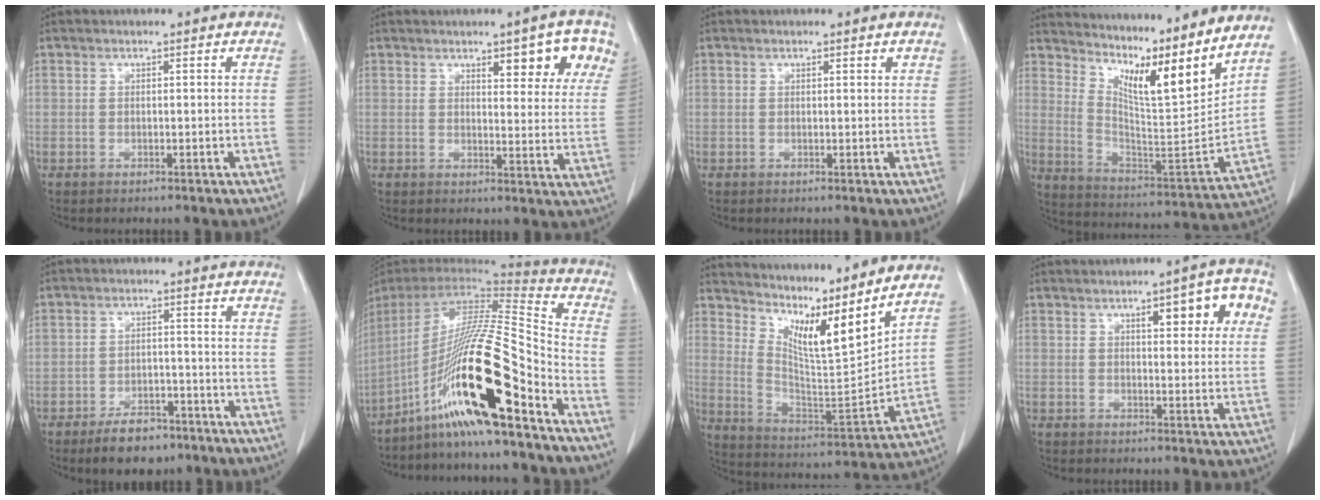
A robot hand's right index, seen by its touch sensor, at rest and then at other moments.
{"total": 8.9, "force": [5.0, 2.5, 6.9], "torque": [-0.078, 0.002, 0.059]}
{"total": 0.8, "force": [0.7, 0.3, 0.4], "torque": [-0.004, -0.001, 0.008]}
{"total": 18.0, "force": [14.4, 1.0, 10.8], "torque": [-0.184, -0.031, 0.232]}
{"total": 6.8, "force": [-4.8, 3.3, 3.4], "torque": [-0.059, 0.003, -0.074]}
{"total": 22.9, "force": [-14.1, 0.9, 18.0], "torque": [-0.345, -0.012, -0.258]}
{"total": 16.1, "force": [12.5, 0.9, 10.1], "torque": [-0.180, -0.018, 0.212]}
{"total": 9.2, "force": [4.0, 2.4, 7.9], "torque": [-0.094, 0.013, 0.050]}